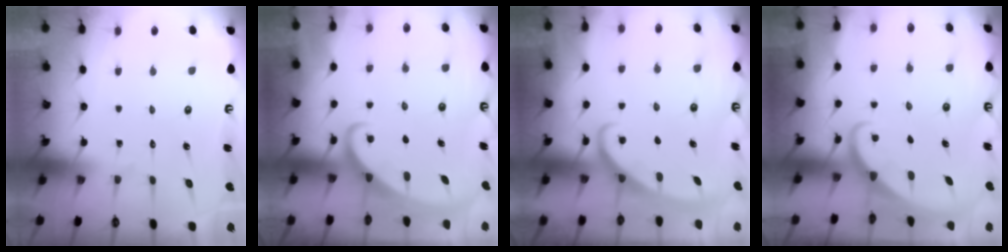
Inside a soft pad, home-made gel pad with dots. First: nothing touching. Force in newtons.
{"total": 2.4, "press": 2.4, "slide": 0.4}
{"total": 3.0, "press": 2.9, "slide": 0.4}
{"total": 1.9, "press": 1.9, "slide": 0.1}